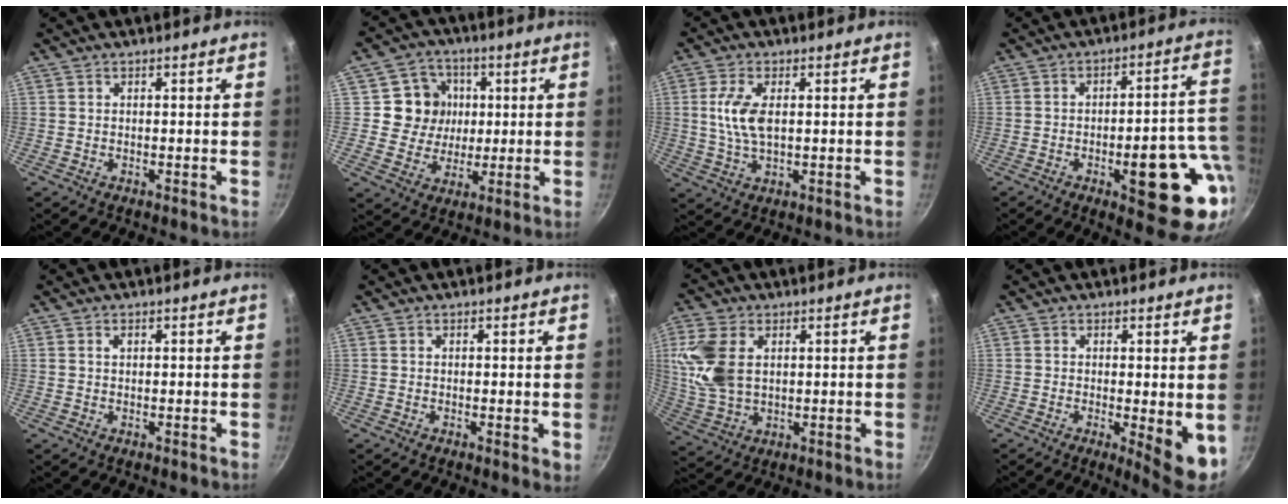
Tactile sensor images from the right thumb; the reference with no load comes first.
{"total": 9.8, "force": [1.8, 9.2, 2.8], "torque": [-0.006, -0.001, 0.025]}
{"total": 7.4, "force": [1.1, 3.5, 6.4], "torque": [-0.128, 0.000, 0.020]}
{"total": 18.8, "force": [-5.4, 6.5, 16.7], "torque": [-0.166, 0.026, -0.068]}
{"total": 0.9, "force": [0.3, 0.6, 0.6], "torque": [-0.008, 0.002, 0.005]}
{"total": 1.5, "force": [0.0, 0.4, 1.5], "torque": [-0.020, -0.005, -0.002]}
{"total": 11.2, "force": [2.5, 7.2, 8.2], "torque": [-0.166, -0.004, 0.055]}
{"total": 6.9, "force": [-0.7, 1.8, 6.7], "torque": [-0.081, -0.011, -0.004]}